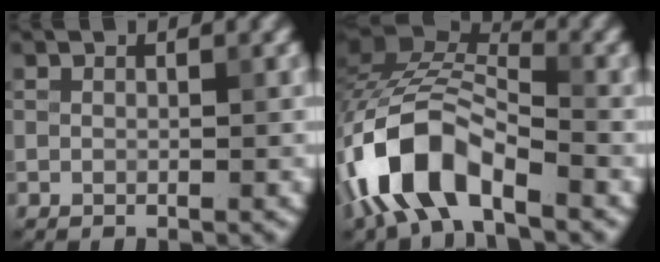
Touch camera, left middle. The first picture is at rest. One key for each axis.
{"total": 9.6, "fx": -5.2, "fy": 4.3, "fz": 6.9, "tx": -0.134, "ty": 0.012, "tz": -0.109}